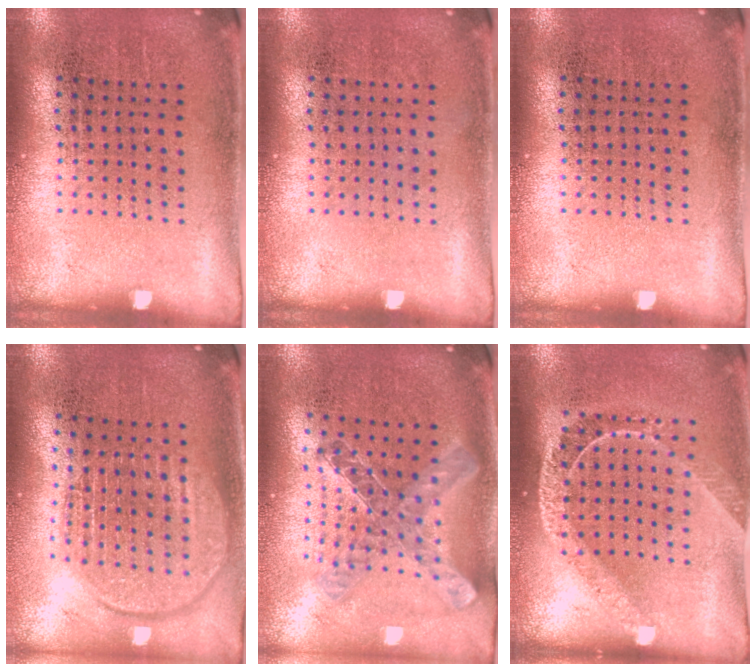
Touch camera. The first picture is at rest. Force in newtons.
{"total": 0.0}
{"total": 0.0}
{"total": 1.9, "press": 1.6, "slide": 1.0}
{"total": 1.2, "press": 1.1, "slide": 0.5}
{"total": 1.7, "press": 1.4, "slide": 1.0}